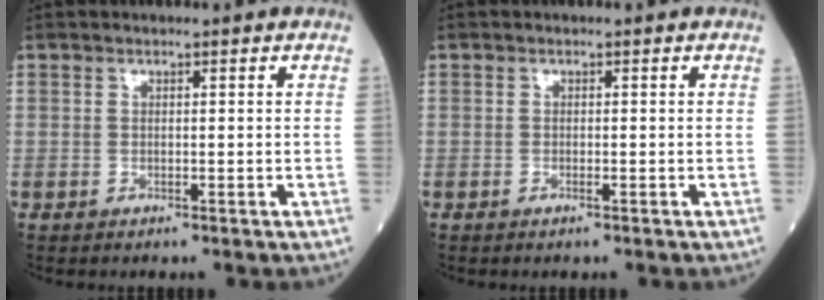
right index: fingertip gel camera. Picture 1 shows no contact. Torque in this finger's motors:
{"motor_torque": [-0.10, -0.02, -0.03, -0.01]}